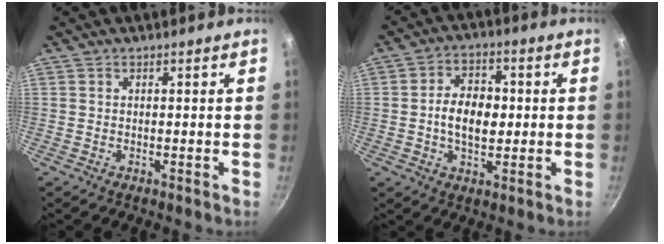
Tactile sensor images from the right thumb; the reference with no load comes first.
{"total": 9.0, "force": [-0.1, 5.7, 6.9], "torque": [-0.097, 0.010, -0.006]}